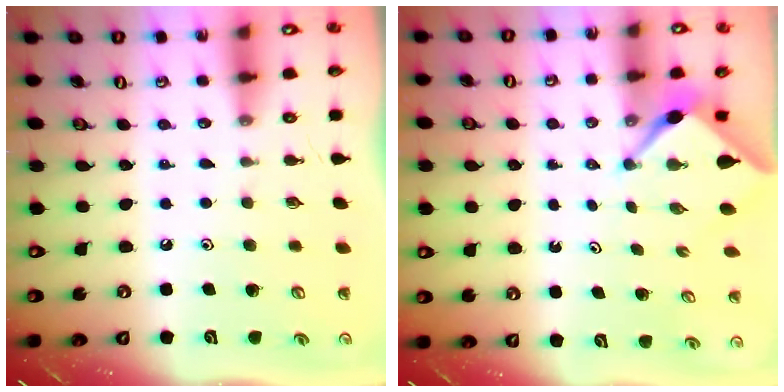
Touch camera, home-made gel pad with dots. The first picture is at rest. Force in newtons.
{"total": 2.4, "press": 2.4, "slide": 0.4}